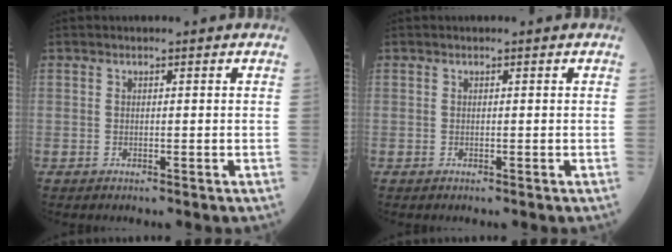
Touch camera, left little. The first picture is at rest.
{"total": 0.0}